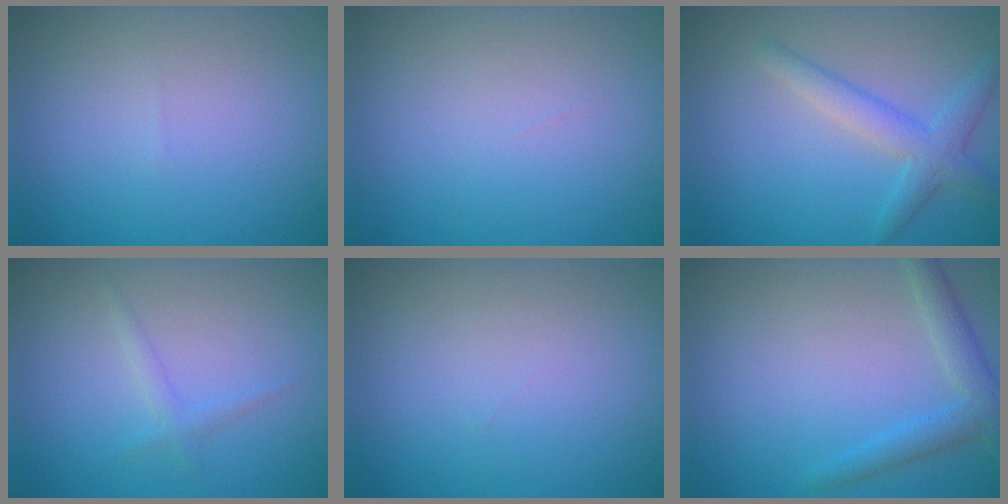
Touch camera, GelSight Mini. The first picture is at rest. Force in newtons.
{"total": 0.0}
{"total": 3.0, "press": 3.0, "slide": 0.1}
{"total": 1.1, "press": 1.1, "slide": 0.1}
{"total": 0.0}
{"total": 2.7, "press": 2.7, "slide": 0.1}